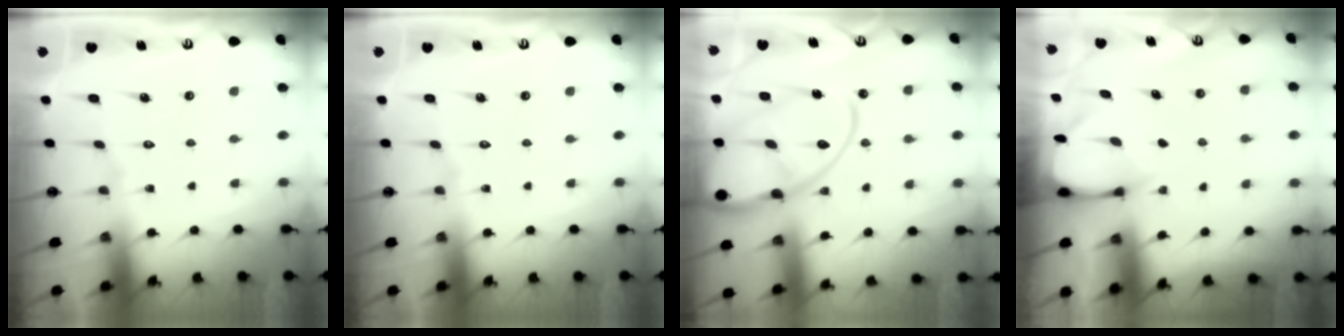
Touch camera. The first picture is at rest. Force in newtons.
{"total": 0.0}
{"total": 18.7, "press": 18.6, "slide": 1.9}
{"total": 2.4, "press": 2.4, "slide": 0.3}